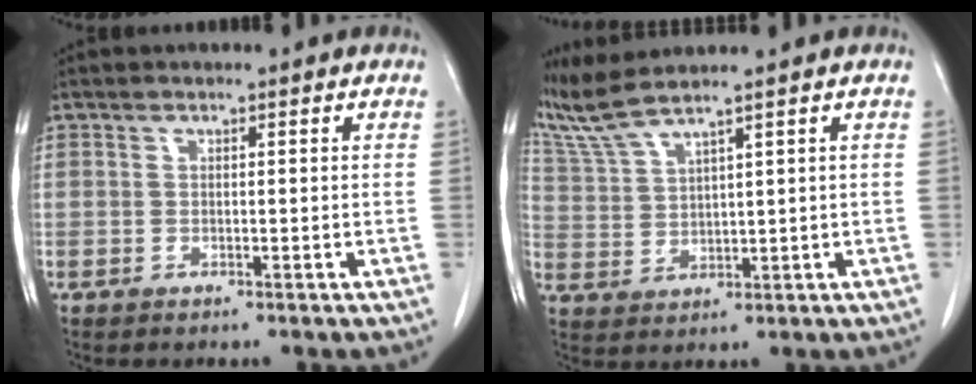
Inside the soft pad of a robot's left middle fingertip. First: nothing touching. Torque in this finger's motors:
{"motor_torque": [0.65, -0.78, 0.01, 0.03]}